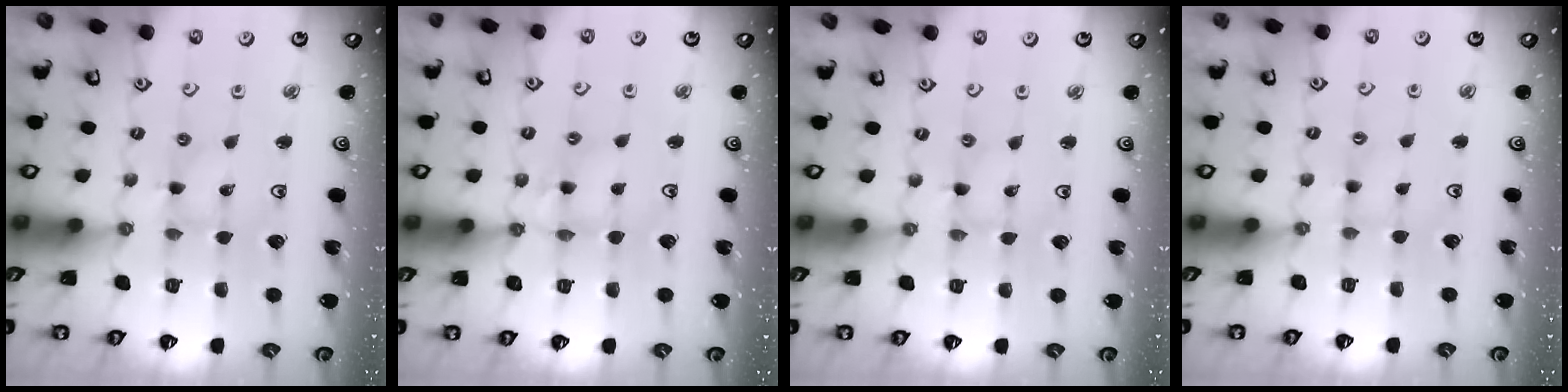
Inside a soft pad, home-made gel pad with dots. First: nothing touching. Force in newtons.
{"total": 5.7, "press": 5.7, "slide": 0.5}
{"total": 0.0}
{"total": 1.8, "press": 1.8, "slide": 0.4}